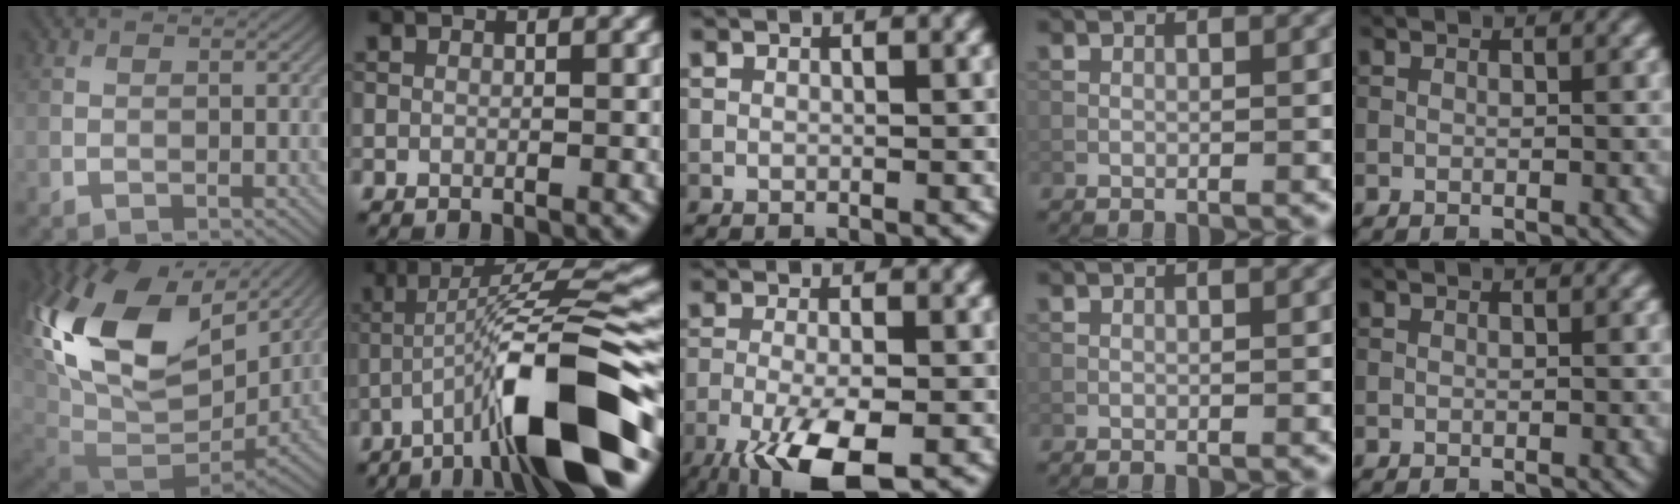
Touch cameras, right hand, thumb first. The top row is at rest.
{"thumb": {"total": 21.1, "force": [7.7, 12.9, 14.9], "torque": [-0.327, 0.015, 0.158]}, "index": {"total": 13.2, "force": [-6.3, 2.2, 11.4], "torque": [-0.174, 0.021, -0.099]}, "middle": {"total": 8.7, "force": [-4.9, 2.6, 6.6], "torque": [-0.141, -0.022, -0.090]}}